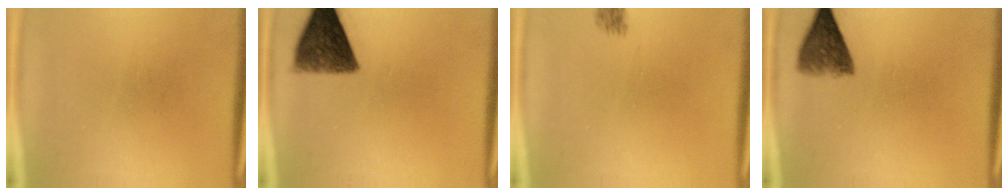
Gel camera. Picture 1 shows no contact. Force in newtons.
{"total": 9.0}
{"total": 1.8}
{"total": 5.4}